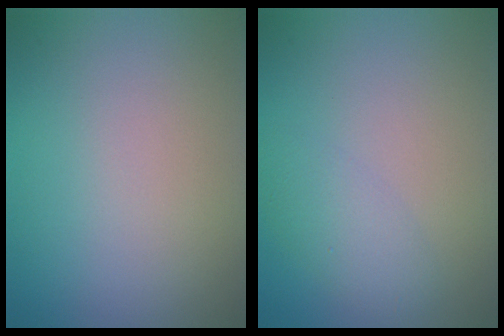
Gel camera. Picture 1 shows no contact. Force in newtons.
{"total": 2.1, "press": 2.1, "slide": 0.1}